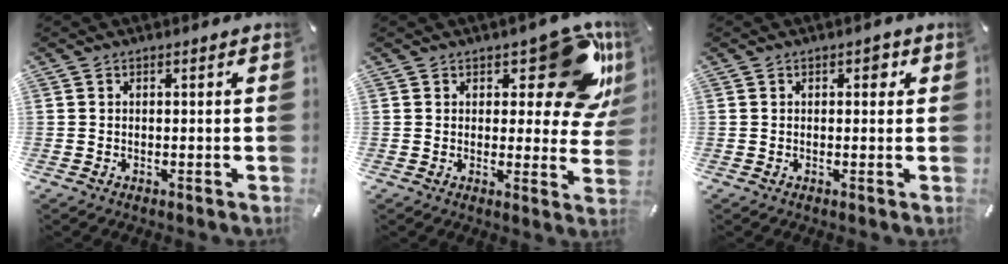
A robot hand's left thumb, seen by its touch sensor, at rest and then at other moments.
{"total": 16.7, "force": [9.2, 7.2, 11.9], "torque": [-0.128, -0.066, 0.152]}
{"total": 2.0, "force": [0.6, 1.3, 1.5], "torque": [-0.006, -0.001, 0.002]}